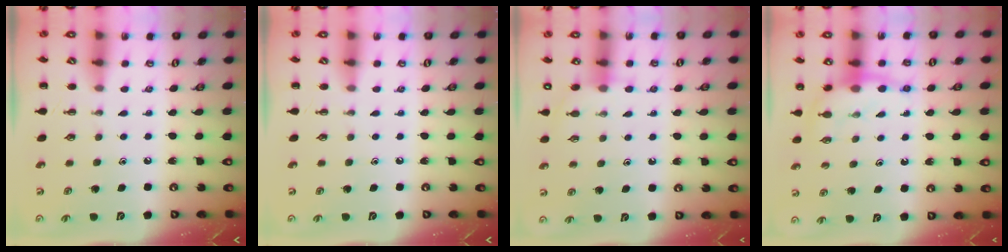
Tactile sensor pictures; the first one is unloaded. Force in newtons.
{"total": 0.0}
{"total": 5.9, "press": 5.7, "slide": 1.3}
{"total": 8.1, "press": 8.0, "slide": 1.2}